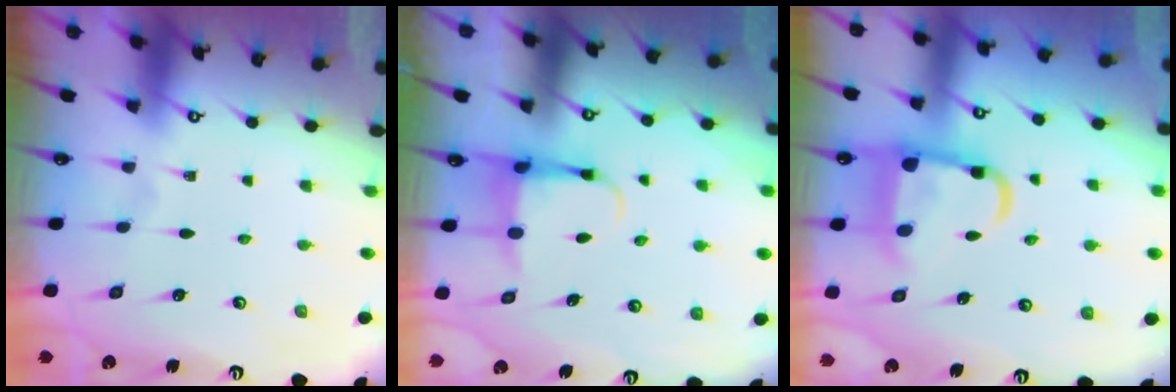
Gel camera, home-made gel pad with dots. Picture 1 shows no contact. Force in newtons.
{"total": 4.3, "press": 4.3, "slide": 0.5}
{"total": 11.8, "press": 11.7, "slide": 1.6}